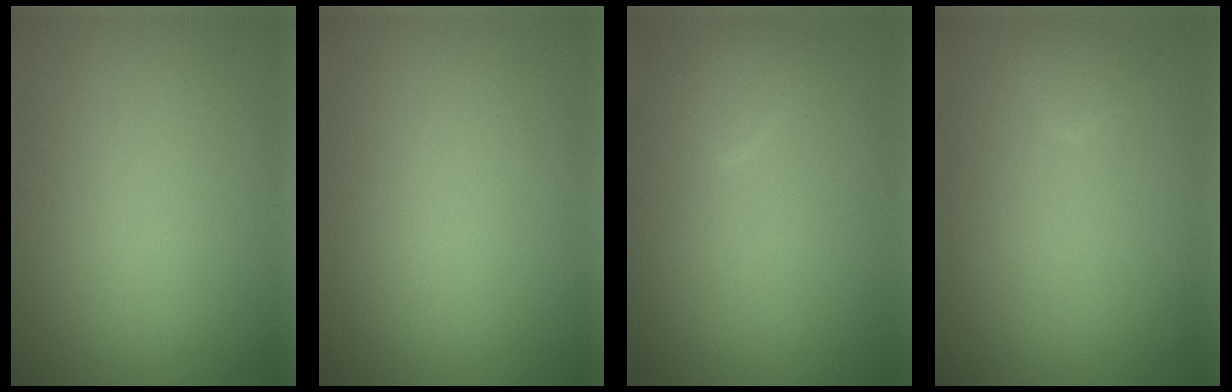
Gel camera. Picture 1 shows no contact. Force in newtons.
{"total": 0.0}
{"total": 1.6, "press": 1.6, "slide": 0.1}
{"total": 0.9, "press": 0.9, "slide": 0.1}